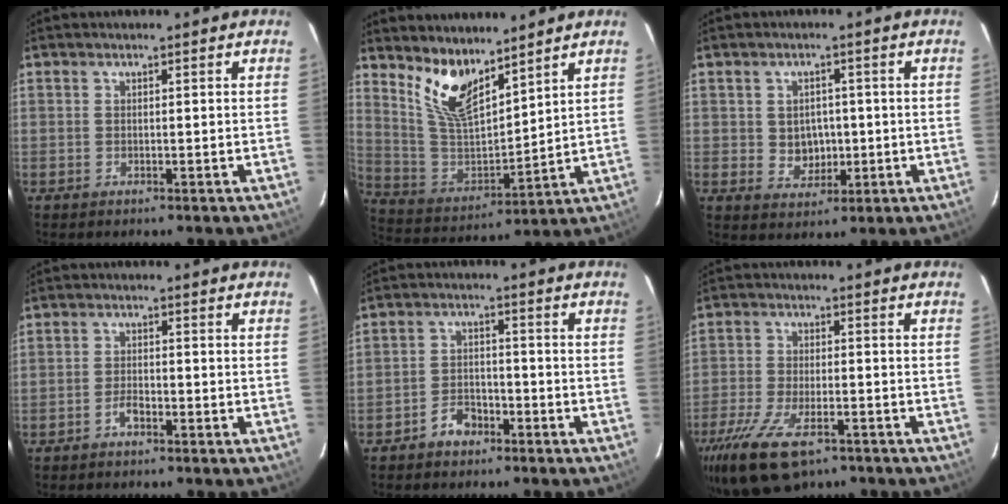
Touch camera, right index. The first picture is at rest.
{"total": 11.8, "force": [8.6, 4.2, 6.9], "torque": [-0.140, -0.009, 0.180]}
{"total": 4.8, "force": [-0.1, 4.4, 2.0], "torque": [-0.039, 0.005, 0.011]}
{"total": 2.1, "force": [-1.5, 0.9, 1.2], "torque": [-0.028, 0.005, -0.031]}
{"total": 4.6, "force": [-3.3, 2.7, 1.6], "torque": [-0.043, 0.012, -0.052]}
{"total": 15.2, "force": [-9.8, 6.5, 9.6], "torque": [-0.222, -0.040, -0.173]}